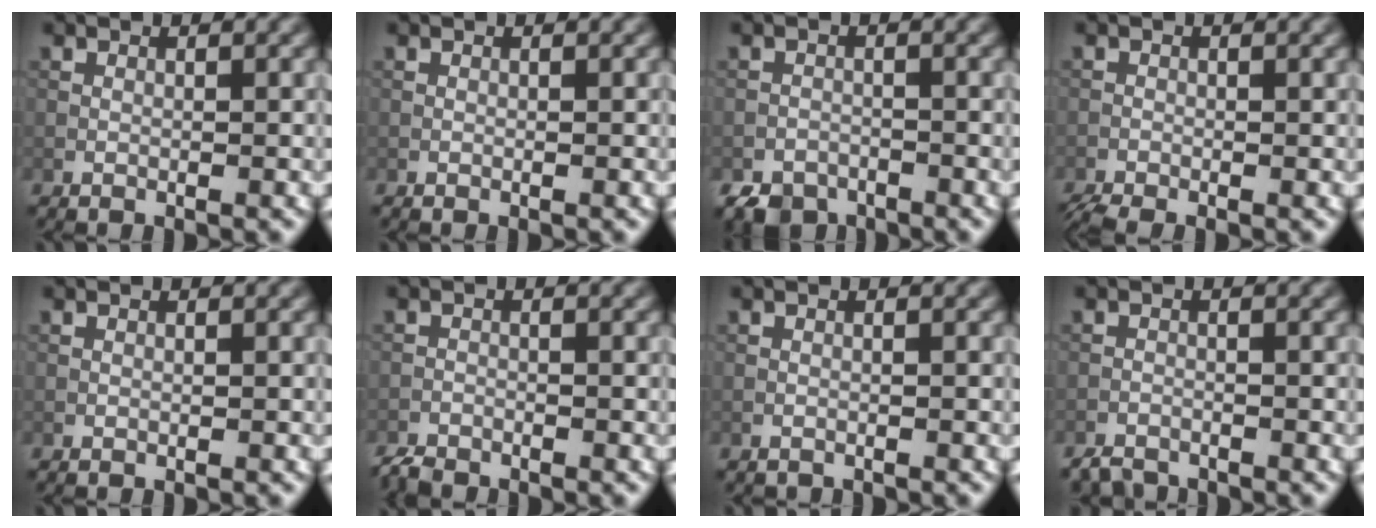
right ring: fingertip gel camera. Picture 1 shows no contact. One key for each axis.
{"total": 0.0}
{"total": 3.4, "fx": -2.7, "fy": 1.9, "fz": 0.7, "tx": -0.004, "ty": -0.005, "tz": -0.046}
{"total": 2.3, "fx": -2.0, "fy": 0.5, "fz": 0.9, "tx": -0.021, "ty": -0.011, "tz": -0.048}
{"total": 0.0}
{"total": 1.6, "fx": -1.5, "fy": 0.3, "fz": 0.2, "tx": -0.006, "ty": -0.003, "tz": -0.036}
{"total": 0.8, "fx": -0.8, "fy": 0.1, "fz": -0.1, "tx": 0.003, "ty": -0.005, "tz": -0.015}
{"total": 1.7, "fx": -1.7, "fy": 0.4, "fz": 0.2, "tx": -0.002, "ty": -0.003, "tz": -0.036}